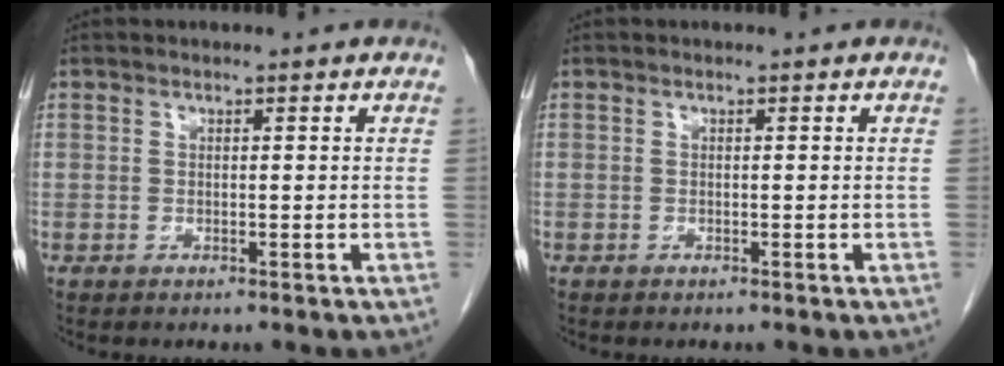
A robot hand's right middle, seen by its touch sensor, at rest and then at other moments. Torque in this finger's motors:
{"motor_torque": [0.85, -0.62, 0.16, -0.04]}